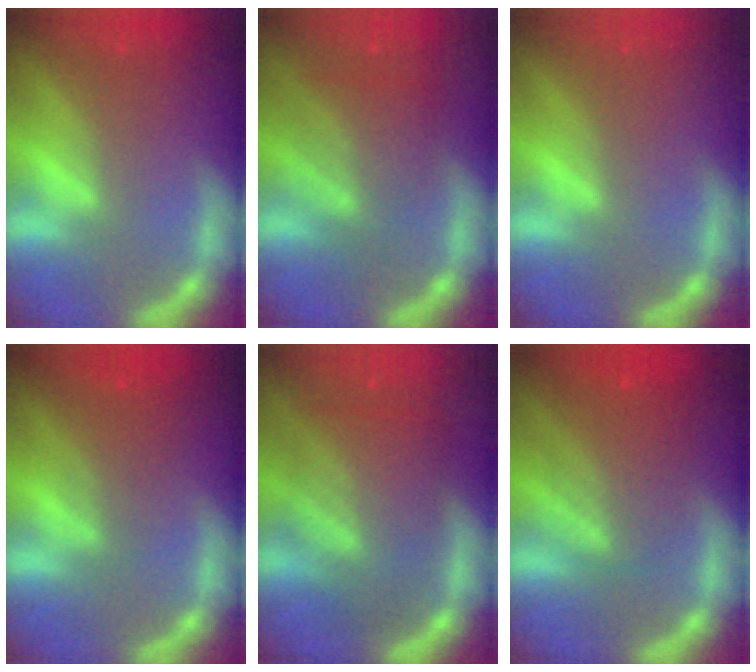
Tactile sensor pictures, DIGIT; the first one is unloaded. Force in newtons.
{"total": 5.5}
{"total": 0.0}
{"total": 3.0}
{"total": 9.0}
{"total": 6.1}